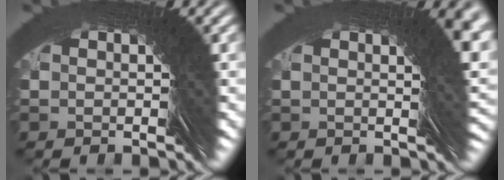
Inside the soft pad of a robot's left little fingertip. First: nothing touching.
{"total": 2.2, "force": [0.0, -2.2, -0.3], "torque": [0.025, 0.022, -0.003]}